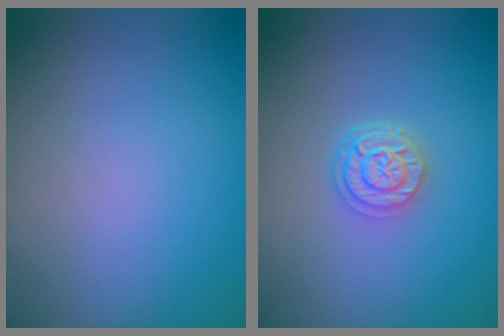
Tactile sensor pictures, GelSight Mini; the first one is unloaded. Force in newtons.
{"total": 2.6, "press": 2.1, "slide": 1.5}